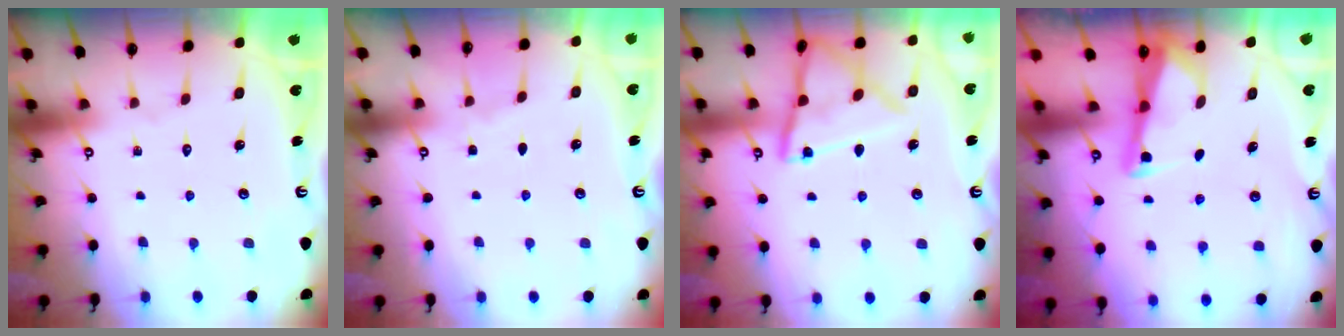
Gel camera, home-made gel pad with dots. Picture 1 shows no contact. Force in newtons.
{"total": 2.2, "press": 2.2, "slide": 0.4}
{"total": 12.3, "press": 12.3, "slide": 1.0}
{"total": 2.6, "press": 2.6, "slide": 0.1}